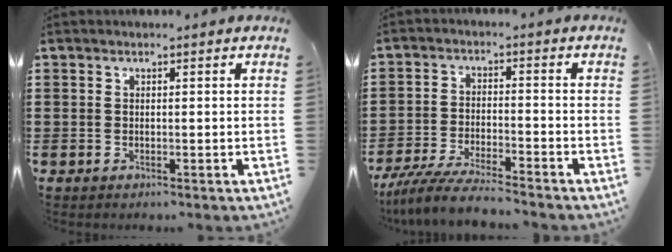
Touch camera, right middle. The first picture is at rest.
{"total": 6.5, "force": [-6.0, 0.3, 2.5], "torque": [-0.063, -0.010, -0.119]}